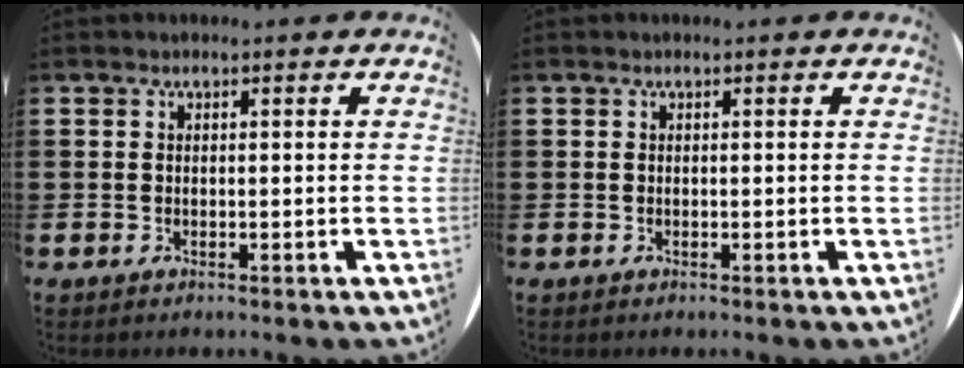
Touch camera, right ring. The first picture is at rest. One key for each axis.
{"total": 0.0}